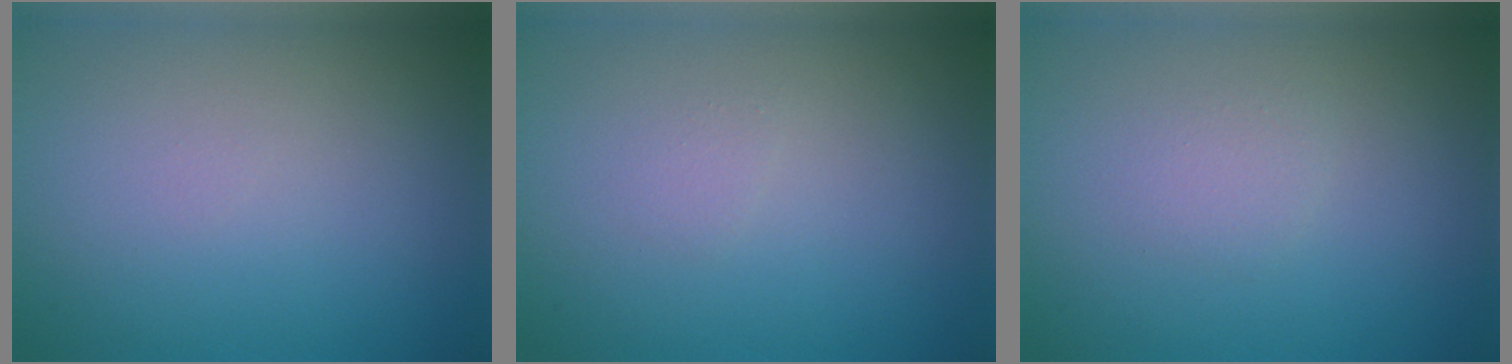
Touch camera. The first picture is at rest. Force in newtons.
{"total": 0.6, "press": 0.6, "slide": 0.0}
{"total": 1.0, "press": 1.0, "slide": 0.0}